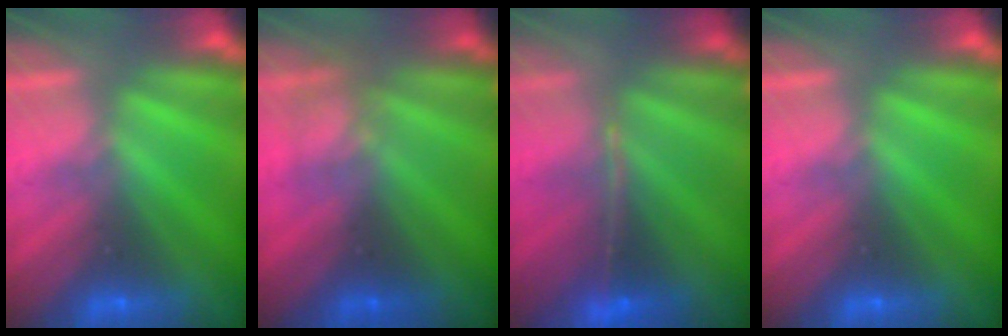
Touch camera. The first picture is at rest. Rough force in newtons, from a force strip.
{"total": 2.4}
{"total": 1.3}
{"total": 0.0}